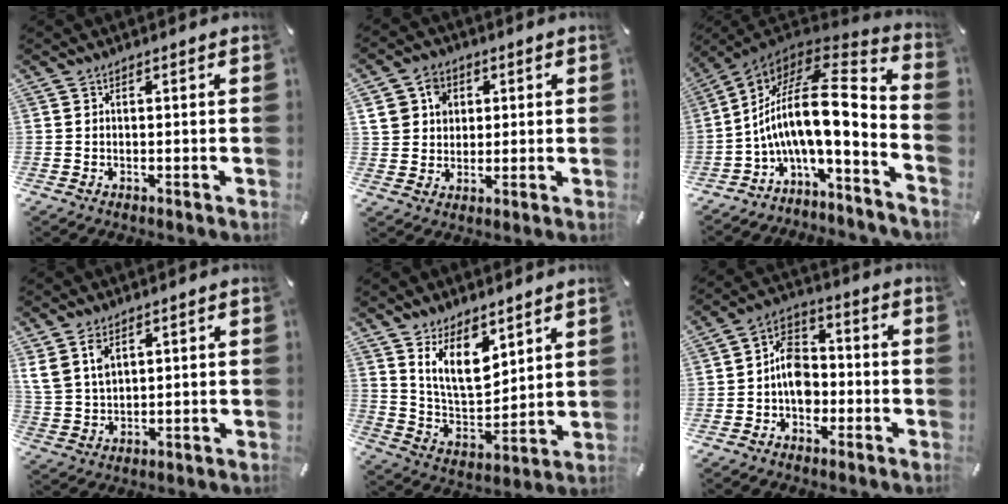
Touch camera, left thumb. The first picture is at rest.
{"total": 8.7, "force": [2.6, 7.8, 2.8], "torque": [-0.047, 0.008, 0.051]}
{"total": 16.6, "force": [0.4, 6.9, 15.1], "torque": [-0.274, -0.042, 0.000]}
{"total": 7.0, "force": [3.7, 4.5, 3.8], "torque": [-0.099, -0.003, 0.070]}
{"total": 13.0, "force": [8.5, 6.8, 7.1], "torque": [-0.156, -0.051, 0.161]}
{"total": 8.6, "force": [-1.8, 6.8, 5.0], "torque": [-0.095, 0.022, -0.030]}